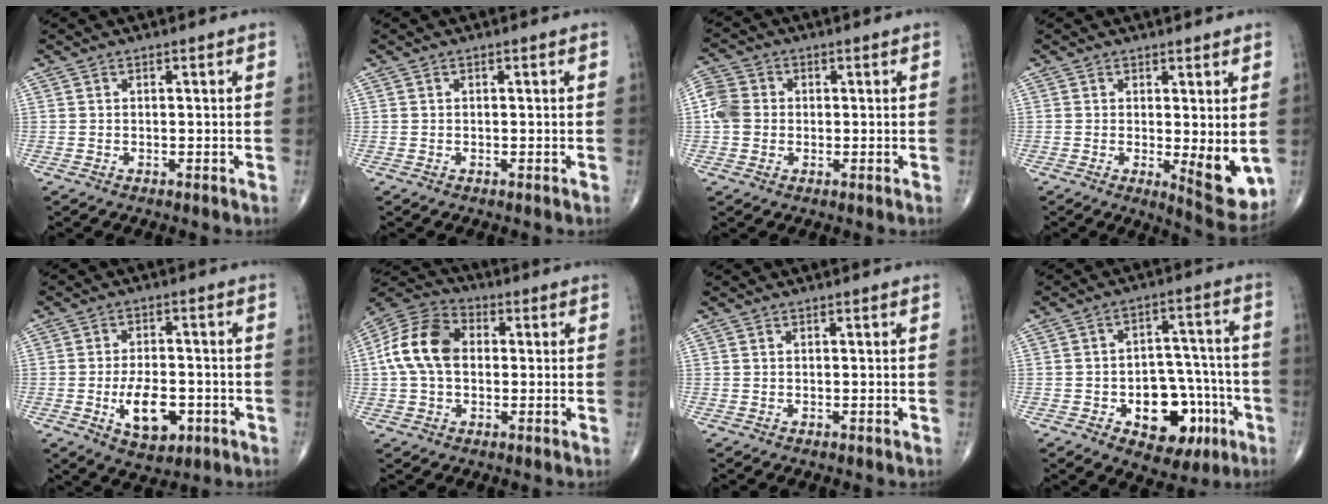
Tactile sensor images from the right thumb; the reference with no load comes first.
{"total": 0.0}
{"total": 5.7, "force": [-0.1, 5.0, 2.8], "torque": [-0.054, 0.012, -0.009]}
{"total": 7.5, "force": [0.1, 2.5, 7.0], "torque": [-0.084, -0.020, 0.008]}
{"total": 9.1, "force": [-2.7, 5.0, 7.1], "torque": [-0.103, 0.007, -0.035]}
{"total": 12.9, "force": [0.9, 8.8, 9.3], "torque": [-0.178, 0.030, 0.006]}
{"total": 0.0}
{"total": 14.3, "force": [-5.3, 9.2, 9.6], "torque": [-0.083, 0.047, -0.066]}